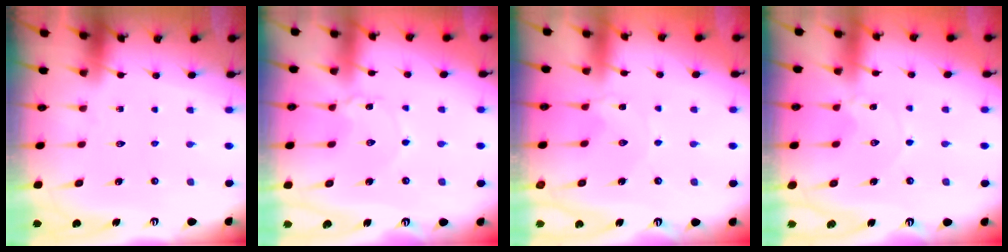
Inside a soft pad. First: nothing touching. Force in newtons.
{"total": 2.6, "press": 2.6, "slide": 0.2}
{"total": 0.0}
{"total": 0.5, "press": 0.5, "slide": 0.1}